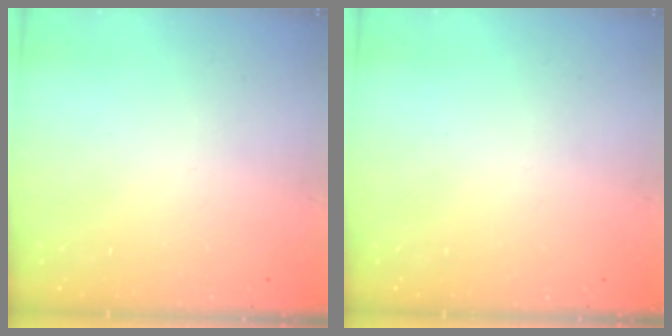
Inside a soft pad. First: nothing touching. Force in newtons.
{"total": 0.0}